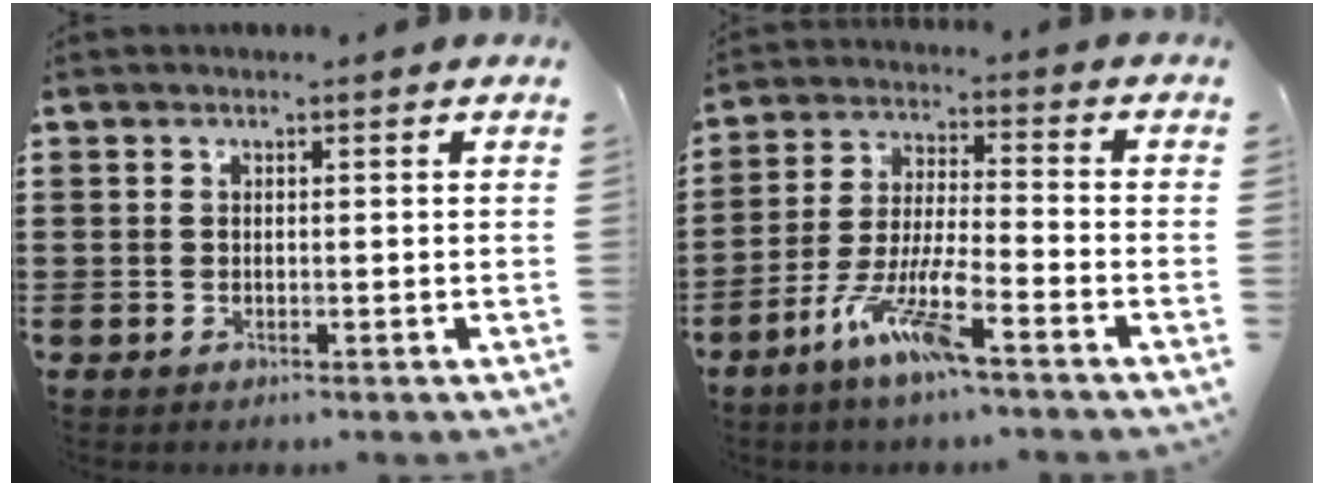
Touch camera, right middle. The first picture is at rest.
{"total": 8.7, "force": [-6.0, 1.0, 6.3], "torque": [-0.139, -0.007, -0.115]}